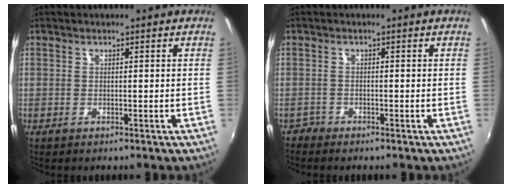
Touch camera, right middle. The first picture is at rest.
{"total": 1.4, "force": [-1.3, 0.5, -0.2], "torque": [0.000, -0.002, -0.028]}